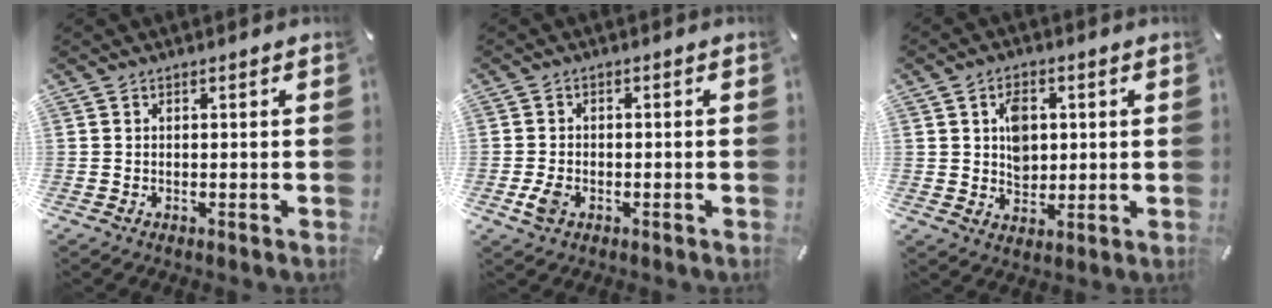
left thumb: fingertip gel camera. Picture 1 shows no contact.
{"total": 3.9, "force": [-1.4, 2.6, 2.4], "torque": [-0.060, 0.000, -0.029]}
{"total": 6.6, "force": [1.3, 5.3, 3.7], "torque": [-0.048, -0.001, 0.019]}